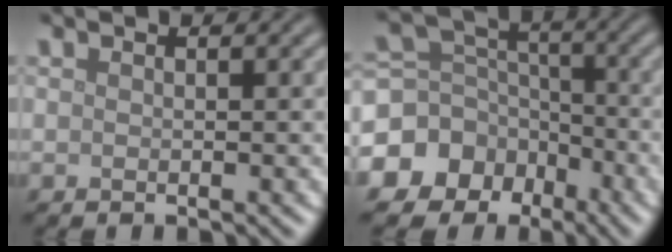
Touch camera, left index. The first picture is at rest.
{"total": 12.2, "force": [-6.4, 9.9, 3.0], "torque": [-0.081, -0.030, -0.127]}